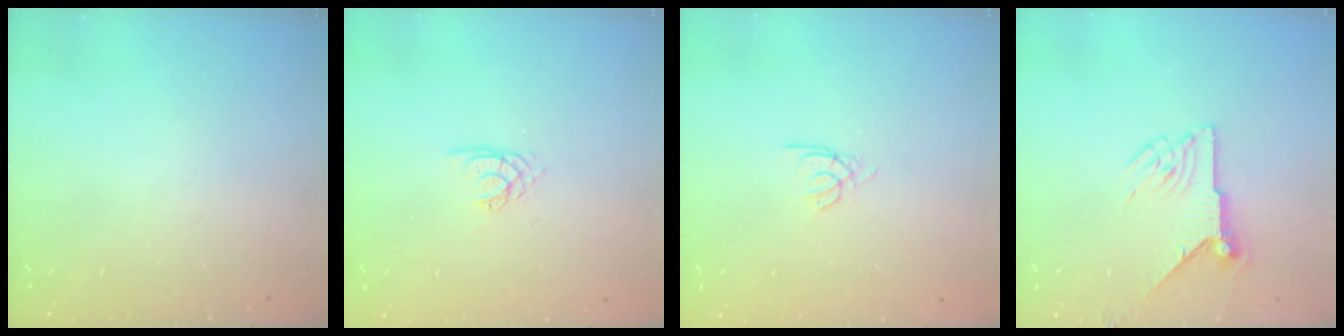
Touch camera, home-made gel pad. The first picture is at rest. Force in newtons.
{"total": 2.2, "press": 2.2, "slide": 0.2}
{"total": 2.1, "press": 2.1, "slide": 0.2}
{"total": 9.5, "press": 9.5, "slide": 0.5}